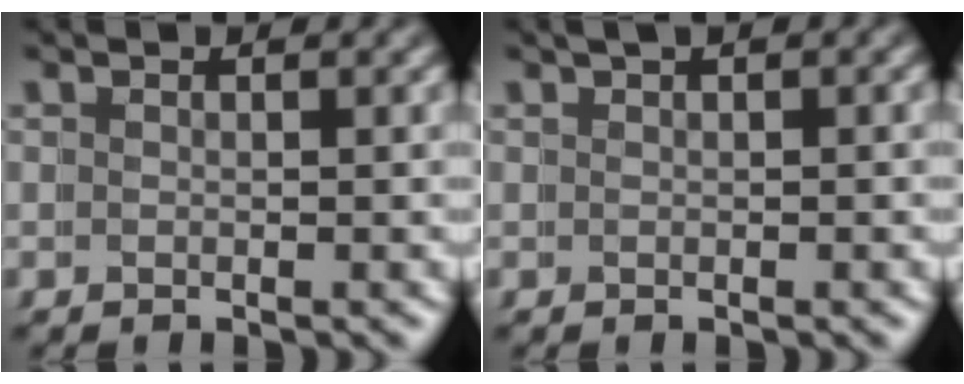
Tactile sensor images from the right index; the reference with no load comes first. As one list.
[{"total": 0.7, "force": [0.4, 0.0, 0.5], "torque": [-0.006, 0.009, 0.002]}]